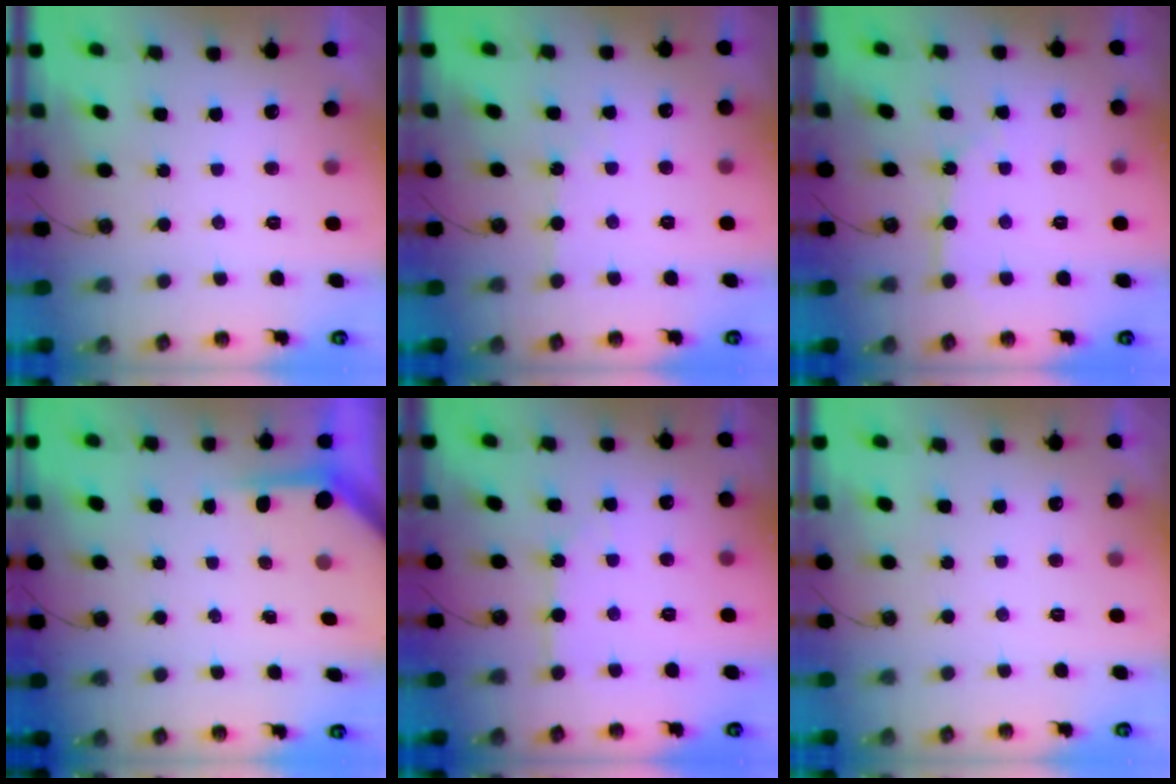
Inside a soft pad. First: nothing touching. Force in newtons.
{"total": 1.9, "press": 1.8, "slide": 0.4}
{"total": 2.9, "press": 2.8, "slide": 0.4}
{"total": 3.7, "press": 3.7, "slide": 0.3}
{"total": 3.8, "press": 3.8, "slide": 0.6}
{"total": 0.0}